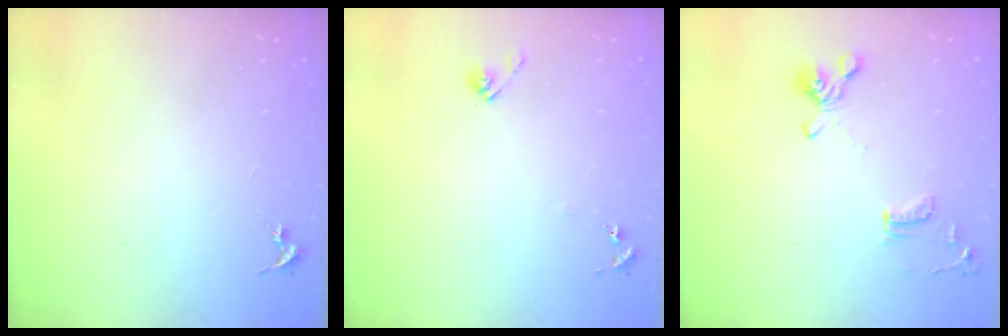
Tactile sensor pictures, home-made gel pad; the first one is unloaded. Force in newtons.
{"total": 6.2, "press": 6.2, "slide": 0.5}
{"total": 12.3, "press": 12.2, "slide": 1.8}